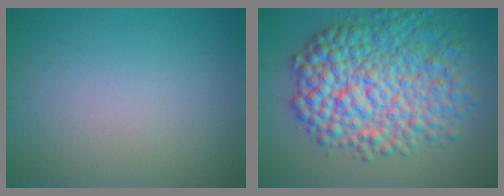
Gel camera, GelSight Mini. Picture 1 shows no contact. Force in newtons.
{"total": 11.7, "press": 11.7, "slide": 0.2}